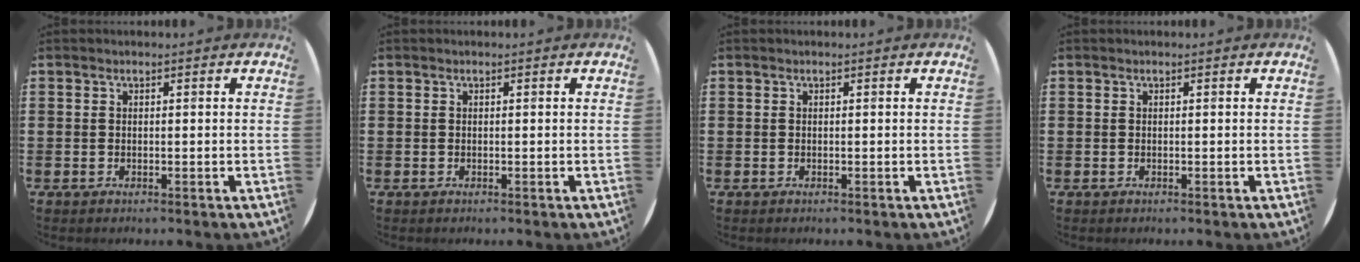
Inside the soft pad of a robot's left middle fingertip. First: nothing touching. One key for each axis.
{"total": 0.0}
{"total": 0.0}
{"total": 0.0}